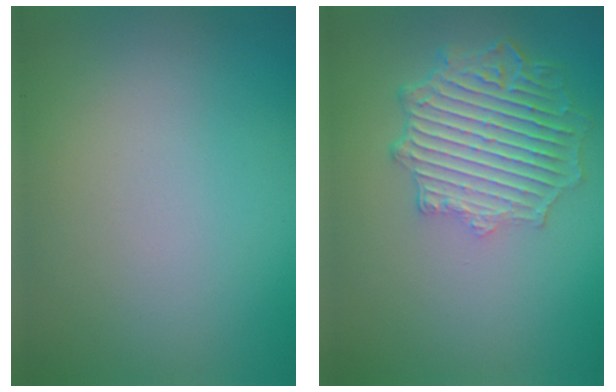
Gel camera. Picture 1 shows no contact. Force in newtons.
{"total": 6.2, "press": 4.8, "slide": 3.9}